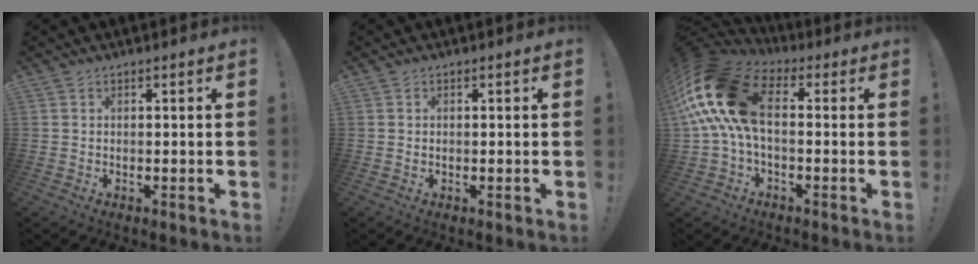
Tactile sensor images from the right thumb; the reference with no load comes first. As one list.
[{"total": 0.6, "force": [0.4, 0.5, -0.1], "torque": [0.002, 0.003, 0.006]}, {"total": 18.6, "force": [2.6, 10.5, 15.1], "torque": [-0.279, 0.009, 0.055]}]